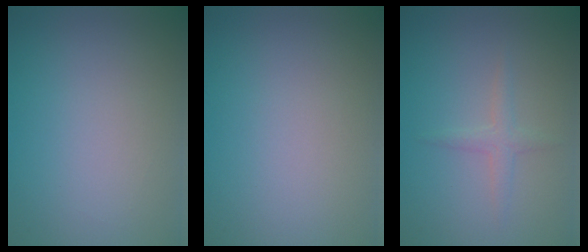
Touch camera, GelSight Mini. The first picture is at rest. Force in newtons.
{"total": 0.0}
{"total": 1.9, "press": 1.9, "slide": 0.1}